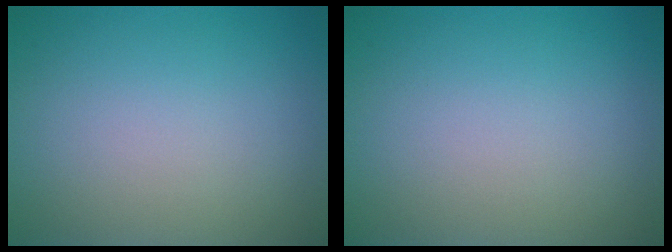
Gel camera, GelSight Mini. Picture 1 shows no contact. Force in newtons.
{"total": 0.0}